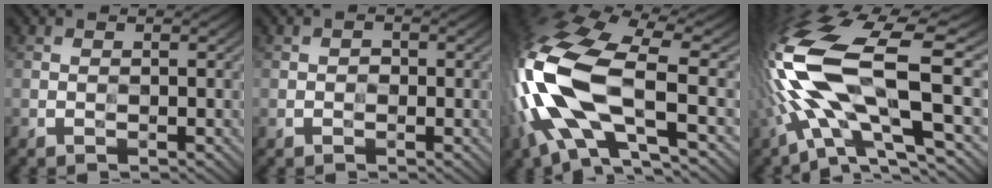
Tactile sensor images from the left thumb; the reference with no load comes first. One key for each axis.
{"total": 1.2, "fx": -0.4, "fy": 1.0, "fz": 0.6, "tx": -0.010, "ty": -0.002, "tz": -0.011}
{"total": 17.7, "fx": -3.2, "fy": 7.8, "fz": 15.5, "tx": -0.384, "ty": -0.019, "tz": -0.053}
{"total": 17.3, "fx": -1.6, "fy": 6.5, "fz": 16.0, "tx": -0.358, "ty": 0.005, "tz": -0.028}